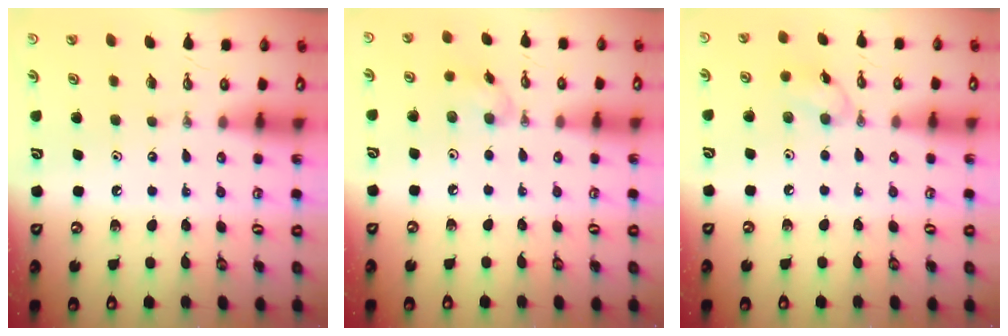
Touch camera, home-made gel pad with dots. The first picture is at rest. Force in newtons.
{"total": 6.3, "press": 6.2, "slide": 1.2}
{"total": 7.1, "press": 7.1, "slide": 0.5}